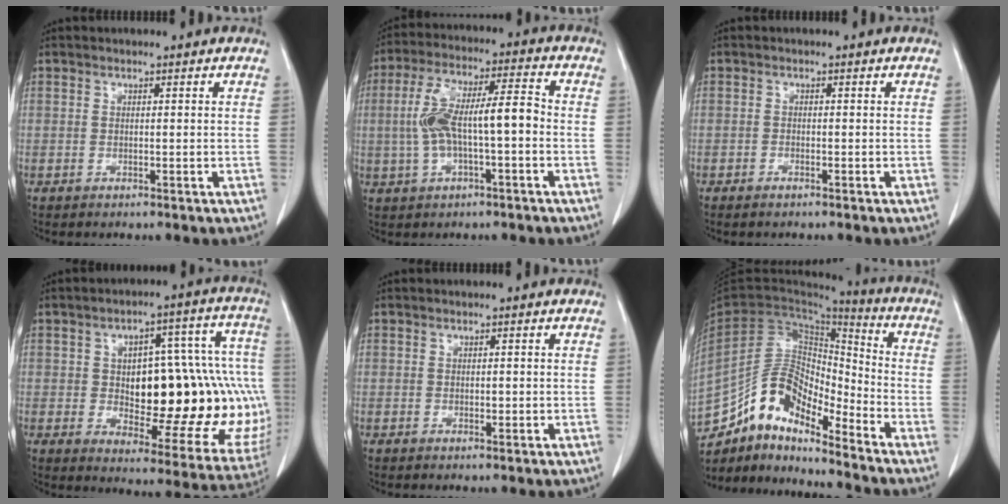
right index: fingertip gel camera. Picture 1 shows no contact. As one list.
[{"total": 11.0, "force": [-1.0, 2.8, 10.6], "torque": [-0.205, 0.032, -0.012]}, {"total": 1.0, "force": [-0.8, 0.3, 0.4], "torque": [-0.010, -0.001, -0.011]}, {"total": 26.9, "force": [-0.7, 10.9, 24.6], "torque": [-0.265, 0.049, 0.026]}, {"total": 0.9, "force": [0.1, 0.5, 0.7], "torque": [-0.008, 0.001, 0.006]}, {"total": 13.5, "force": [-10.9, 4.6, 6.6], "torque": [-0.122, 0.044, -0.202]}]